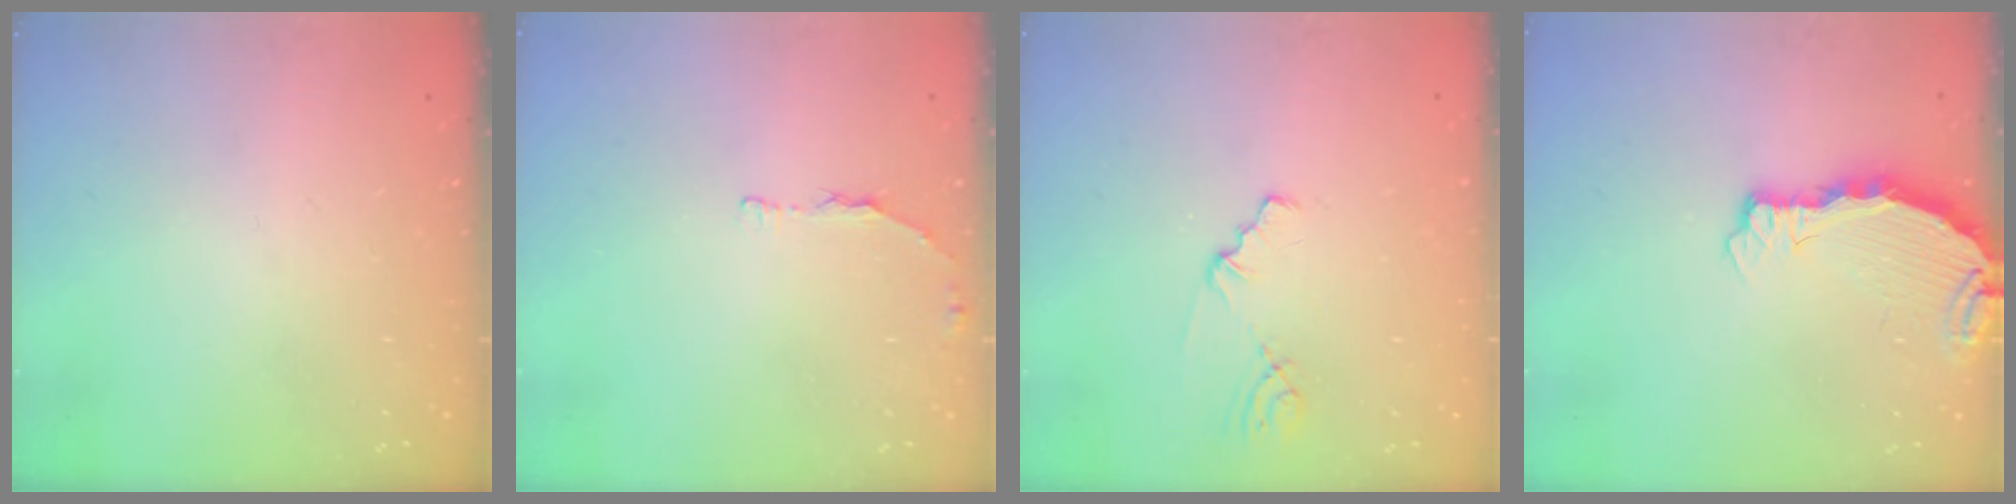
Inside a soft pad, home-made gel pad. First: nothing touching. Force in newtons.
{"total": 4.7, "press": 2.9, "slide": 3.7}
{"total": 1.6, "press": 1.6, "slide": 0.3}
{"total": 3.8, "press": 3.8, "slide": 0.4}